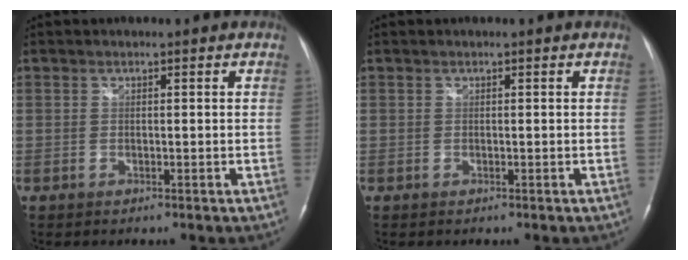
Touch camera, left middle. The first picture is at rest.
{"total": 0.0}